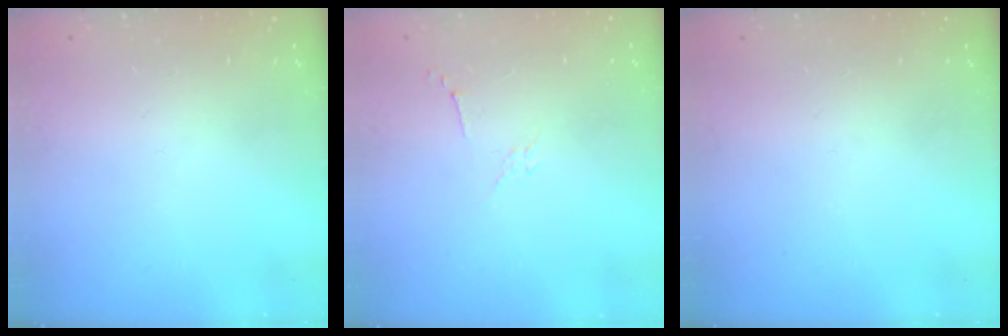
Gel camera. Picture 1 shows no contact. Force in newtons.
{"total": 3.3, "press": 3.2, "slide": 0.8}
{"total": 0.0}